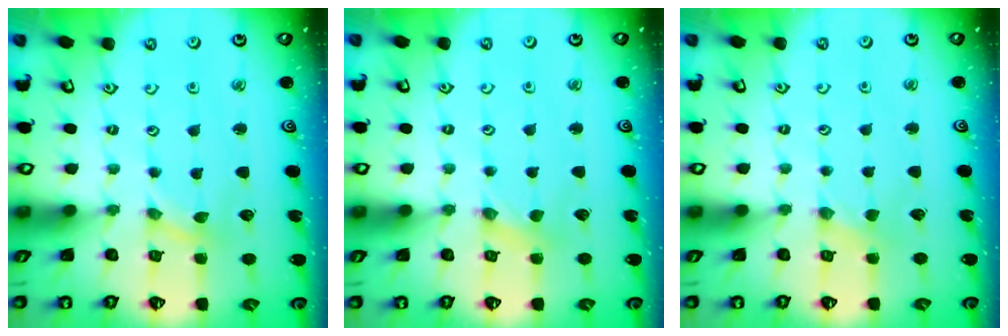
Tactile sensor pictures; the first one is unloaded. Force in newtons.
{"total": 1.8, "press": 1.8, "slide": 0.3}
{"total": 0.0}